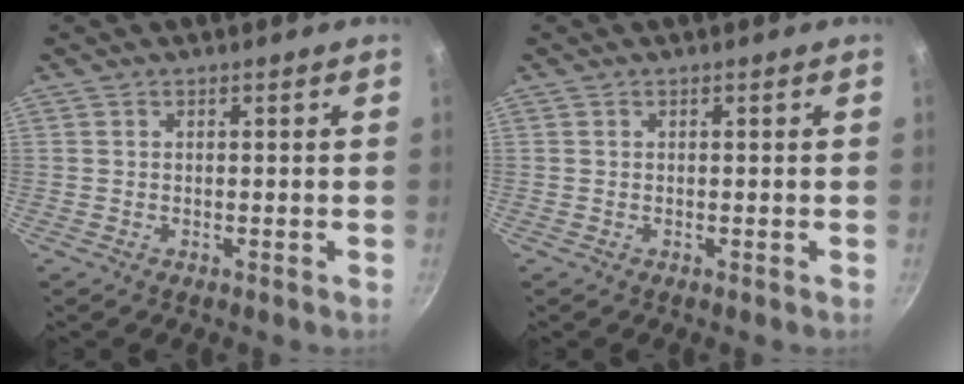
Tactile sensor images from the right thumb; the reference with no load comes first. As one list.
[{"total": 0.0}]